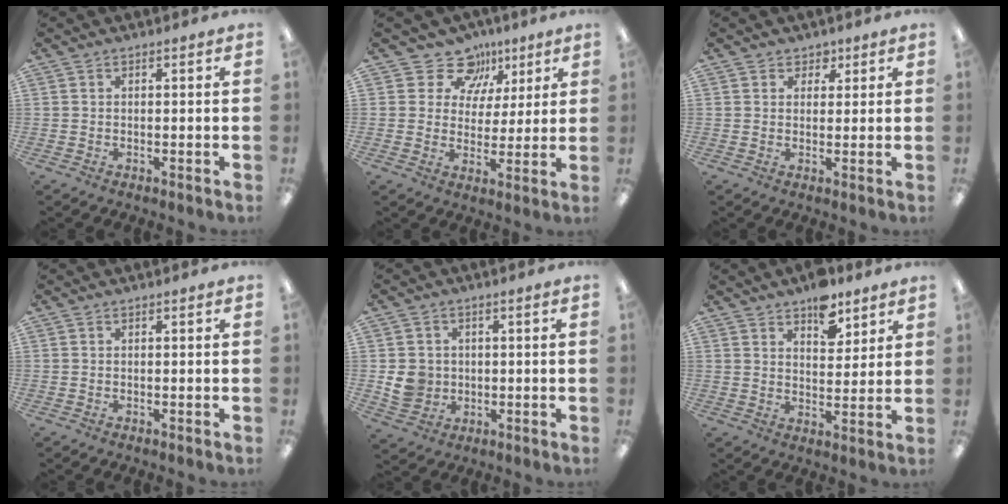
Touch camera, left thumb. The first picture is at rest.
{"total": 11.2, "force": [6.8, 8.5, 2.7], "torque": [-0.050, -0.040, 0.128]}
{"total": 3.0, "force": [1.6, 2.5, 0.1], "torque": [0.006, -0.001, 0.027]}
{"total": 0.0}
{"total": 6.2, "force": [-0.1, 5.8, 2.0], "torque": [-0.035, 0.011, 0.002]}
{"total": 8.4, "force": [6.2, 4.5, 3.5], "torque": [-0.034, -0.035, 0.105]}